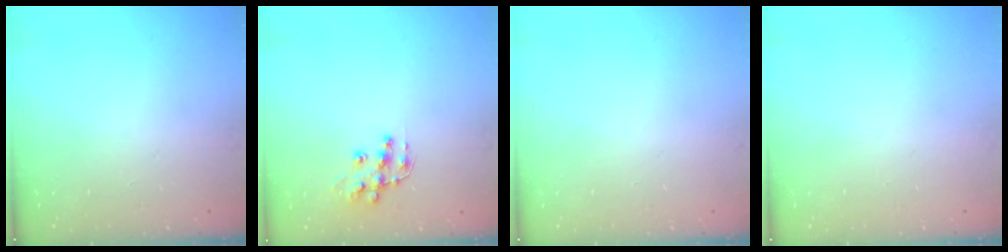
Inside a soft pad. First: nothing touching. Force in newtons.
{"total": 10.8, "press": 10.7, "slide": 0.8}
{"total": 0.0}
{"total": 0.0}